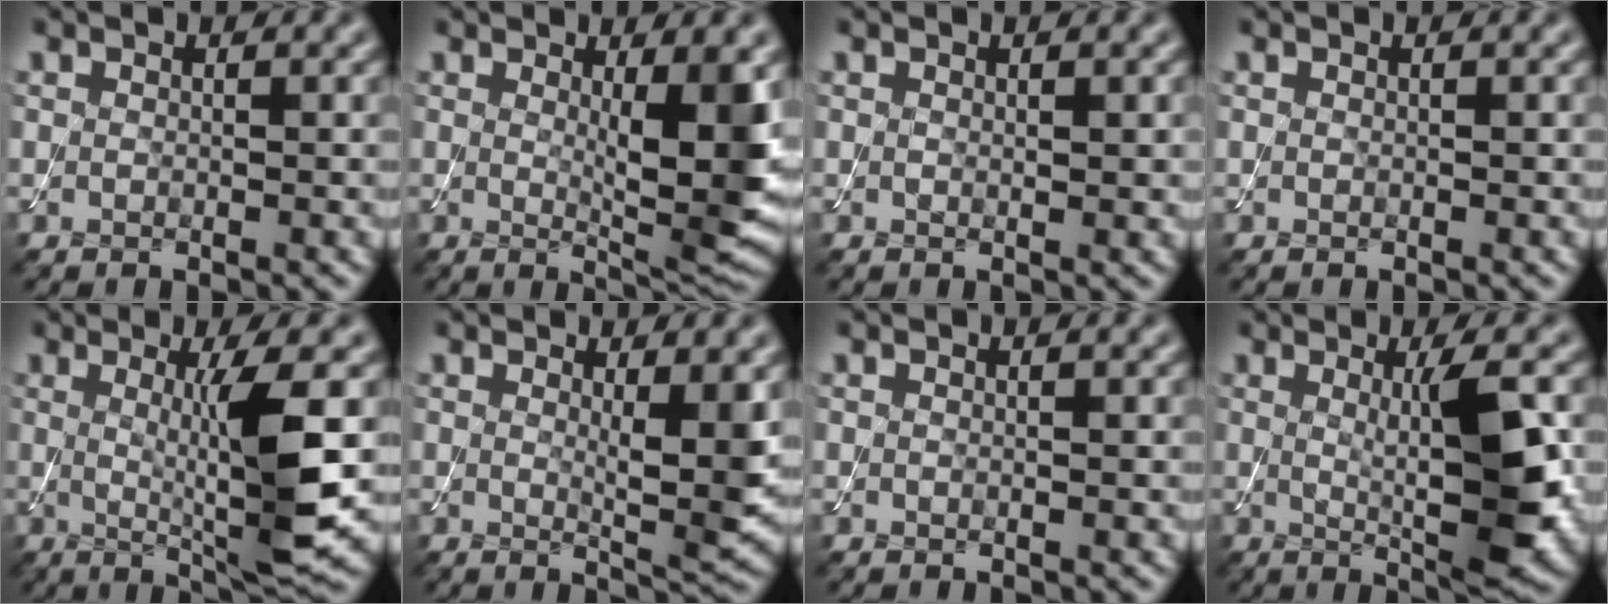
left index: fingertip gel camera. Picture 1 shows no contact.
{"total": 6.0, "force": [0.9, 1.2, 5.8], "torque": [-0.081, -0.017, 0.020]}
{"total": 0.7, "force": [0.2, 0.3, 0.6], "torque": [-0.007, -0.002, 0.004]}
{"total": 0.0}
{"total": 7.4, "force": [0.4, 0.9, 7.3], "torque": [-0.119, -0.011, 0.014]}
{"total": 3.9, "force": [0.9, 0.7, 3.7], "torque": [-0.053, -0.014, 0.018]}
{"total": 0.0}
{"total": 7.1, "force": [0.4, 1.3, 7.0], "torque": [-0.101, -0.007, 0.012]}